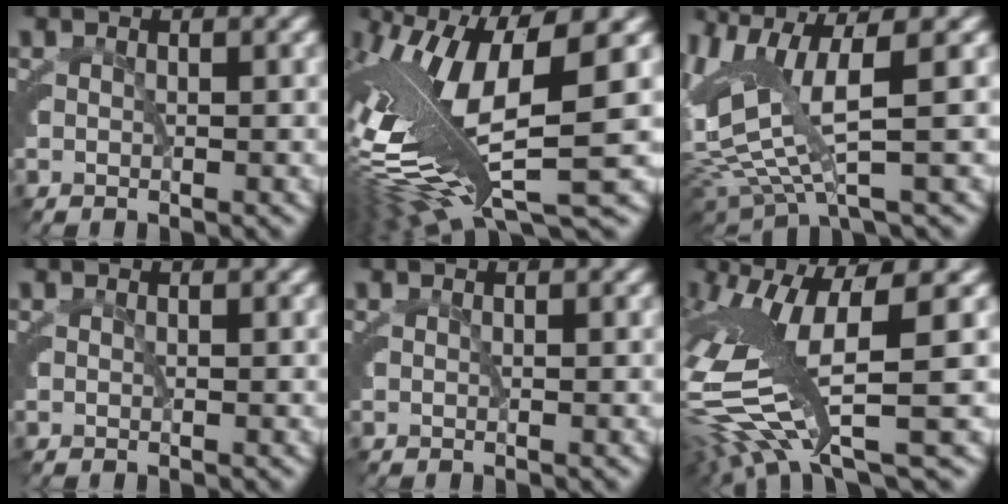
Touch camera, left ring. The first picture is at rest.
{"total": 12.1, "force": [-1.4, 5.0, 11.0], "torque": [-0.217, -0.016, -0.010]}
{"total": 8.6, "force": [0.7, 5.0, 7.0], "torque": [-0.163, -0.018, 0.021]}
{"total": 0.0}
{"total": 0.0}
{"total": 10.8, "force": [-0.8, 4.8, 9.6], "torque": [-0.196, -0.005, -0.008]}